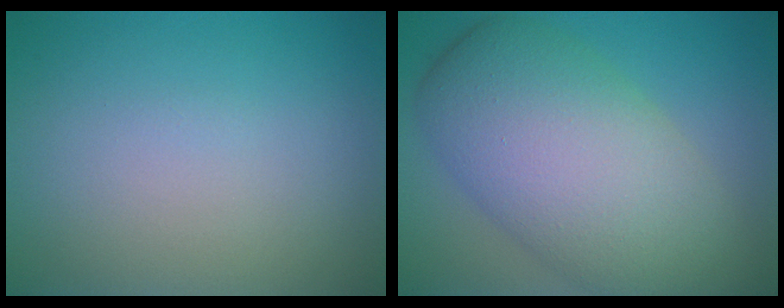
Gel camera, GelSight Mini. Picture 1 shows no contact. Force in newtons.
{"total": 11.2, "press": 11.2, "slide": 0.8}